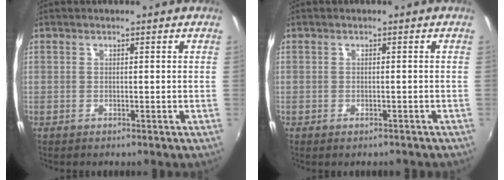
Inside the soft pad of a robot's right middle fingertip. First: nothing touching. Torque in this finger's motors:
{"motor_torque": [1.03, -1.10, 0.11, 0.05]}